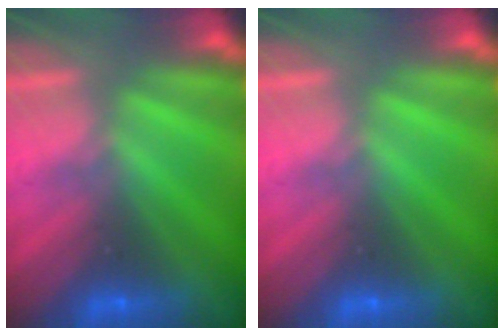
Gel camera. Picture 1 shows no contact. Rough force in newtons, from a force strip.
{"total": 0.0}